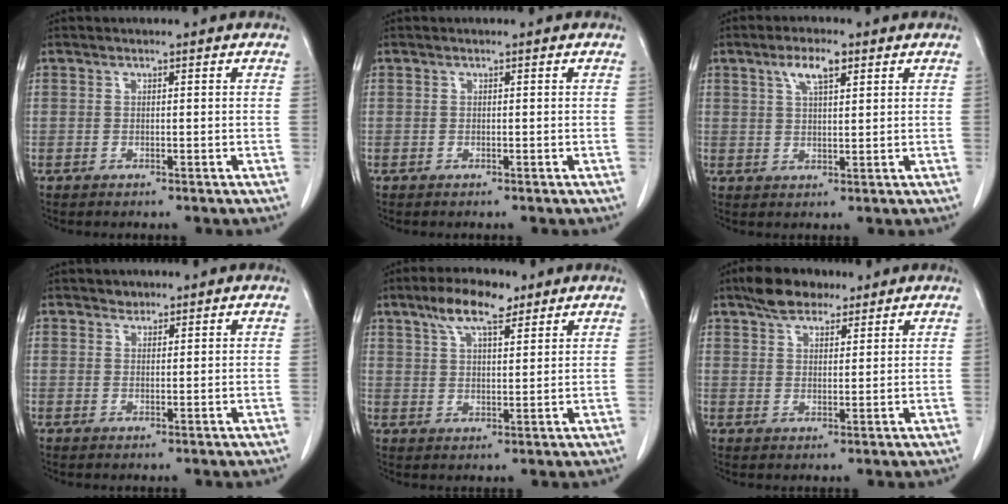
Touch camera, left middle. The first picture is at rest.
{"total": 0.0}
{"total": 4.7, "force": [2.6, 1.3, 3.7], "torque": [-0.075, 0.006, 0.050]}
{"total": 1.3, "force": [1.1, 0.7, 0.0], "torque": [0.002, -0.003, 0.015]}
{"total": 7.7, "force": [5.2, 2.3, 5.2], "torque": [-0.099, 0.013, 0.093]}
{"total": 6.5, "force": [4.9, 2.9, 3.1], "torque": [-0.061, 0.017, 0.089]}